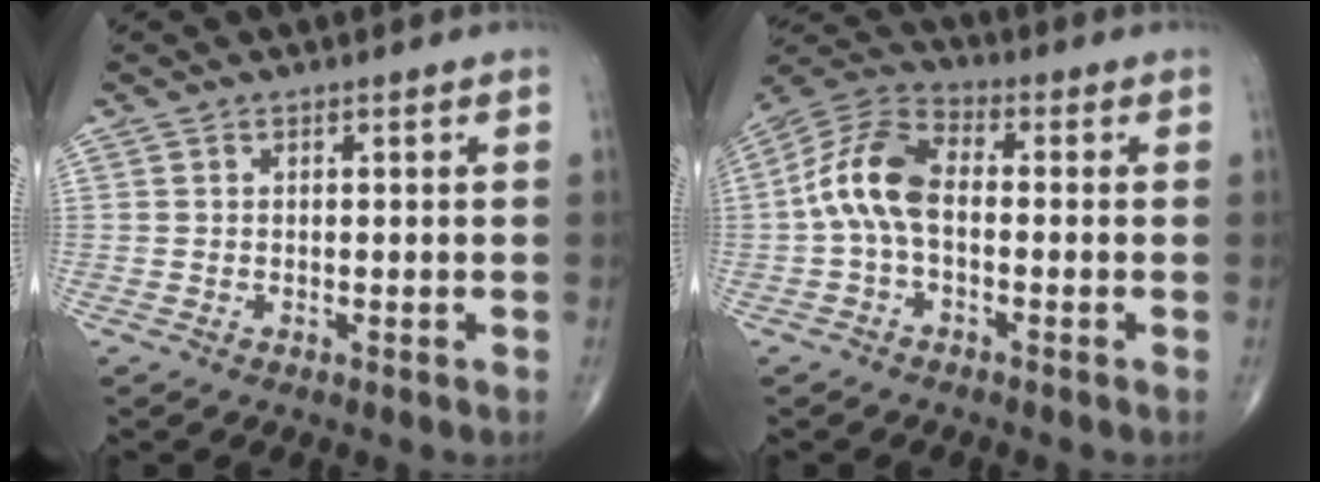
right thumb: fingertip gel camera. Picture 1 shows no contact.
{"total": 10.3, "force": [-0.8, 5.6, 8.6], "torque": [-0.177, 0.032, -0.025]}